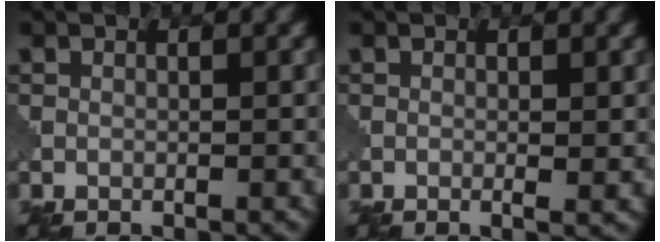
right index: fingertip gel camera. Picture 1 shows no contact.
{"total": 1.3, "force": [-0.1, 0.2, 1.3], "torque": [-0.020, -0.004, -0.003]}